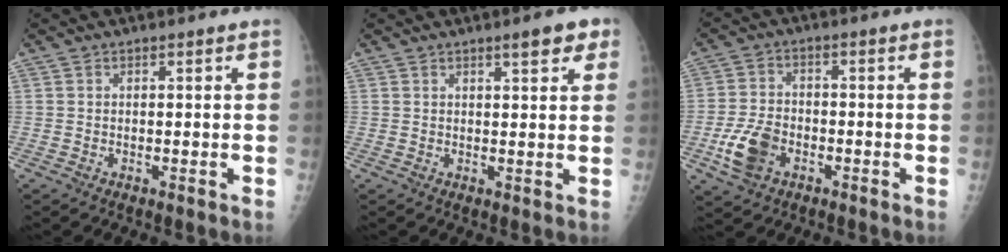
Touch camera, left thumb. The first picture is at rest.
{"total": 4.7, "force": [2.7, 1.3, 3.6], "torque": [-0.034, -0.009, 0.032]}
{"total": 7.8, "force": [-3.3, 5.3, 4.8], "torque": [-0.092, 0.013, -0.061]}